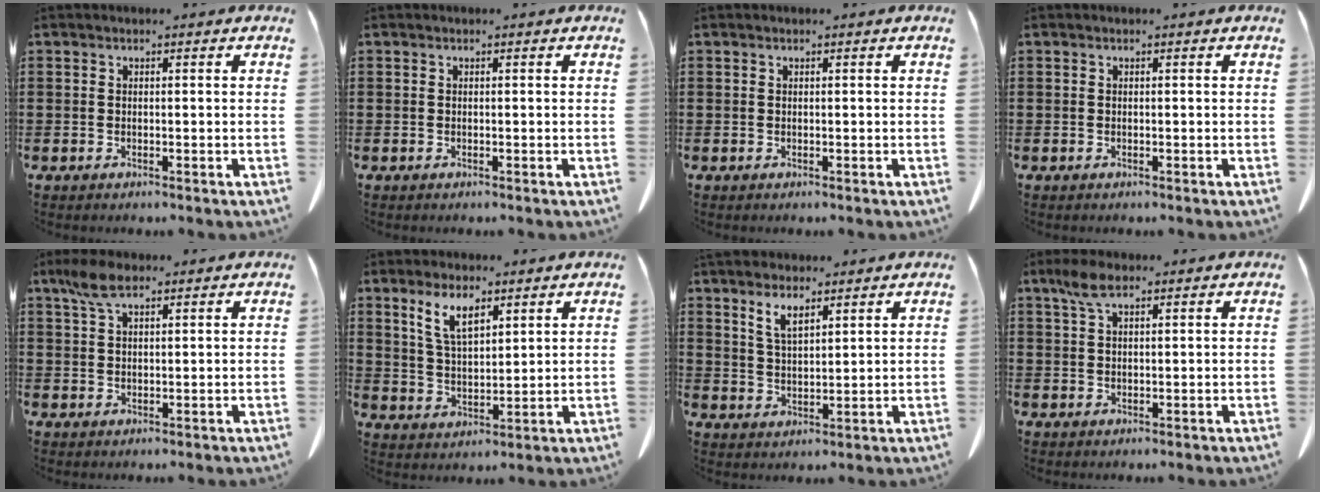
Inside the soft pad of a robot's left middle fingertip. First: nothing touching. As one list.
[{"total": 0.0}, {"total": 0.0}, {"total": 0.0}, {"total": 5.0, "force": [2.9, 1.9, 3.6], "torque": [-0.085, 0.003, 0.051]}, {"total": 6.8, "force": [4.3, 2.6, 4.5], "torque": [-0.101, 0.004, 0.079]}, {"total": 5.2, "force": [3.6, 1.9, 3.2], "torque": [-0.074, -0.002, 0.067]}, {"total": 4.1, "force": [2.3, 1.5, 3.1], "torque": [-0.068, 0.004, 0.043]}]